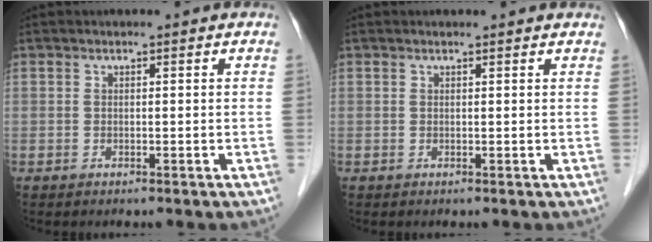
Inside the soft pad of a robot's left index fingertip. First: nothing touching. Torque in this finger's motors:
{"motor_torque": [0.16, -0.13, -0.16, -0.01]}